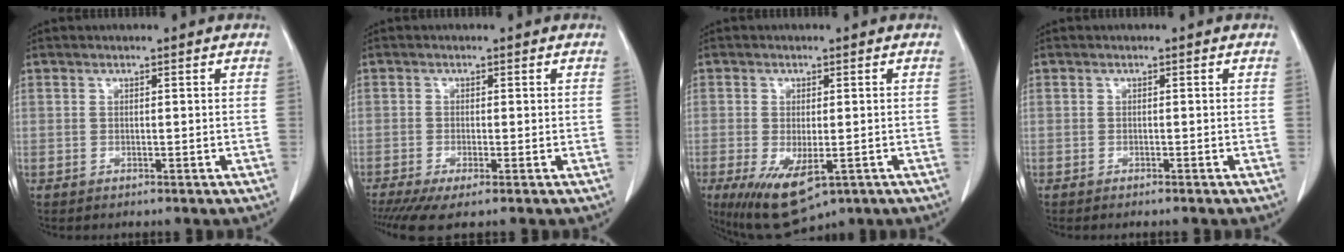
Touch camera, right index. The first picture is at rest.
{"total": 4.8, "force": [-3.2, 0.7, 3.5], "torque": [-0.058, -0.012, -0.055]}
{"total": 10.2, "force": [-4.8, 4.3, 8.0], "torque": [-0.145, -0.026, -0.065]}
{"total": 0.9, "force": [-0.8, -0.1, 0.4], "torque": [-0.008, -0.001, -0.010]}